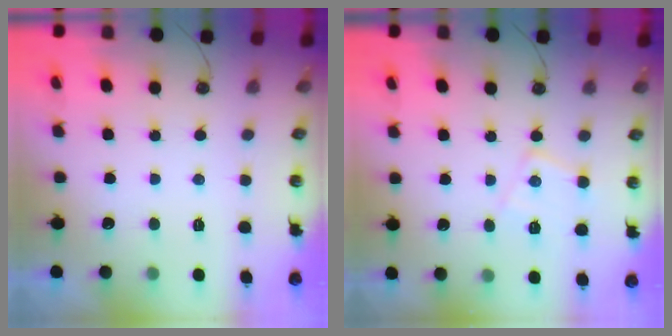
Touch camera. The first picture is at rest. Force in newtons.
{"total": 9.7, "press": 9.7, "slide": 0.6}